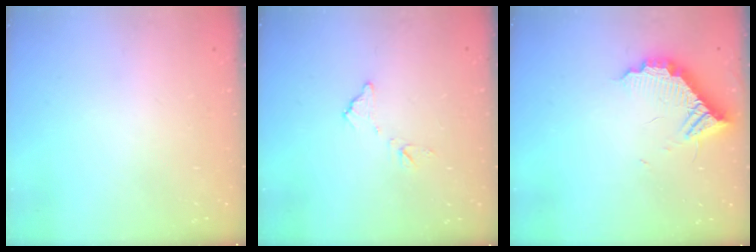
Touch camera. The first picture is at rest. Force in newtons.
{"total": 7.5, "press": 7.5, "slide": 0.5}
{"total": 11.6, "press": 11.6, "slide": 0.7}